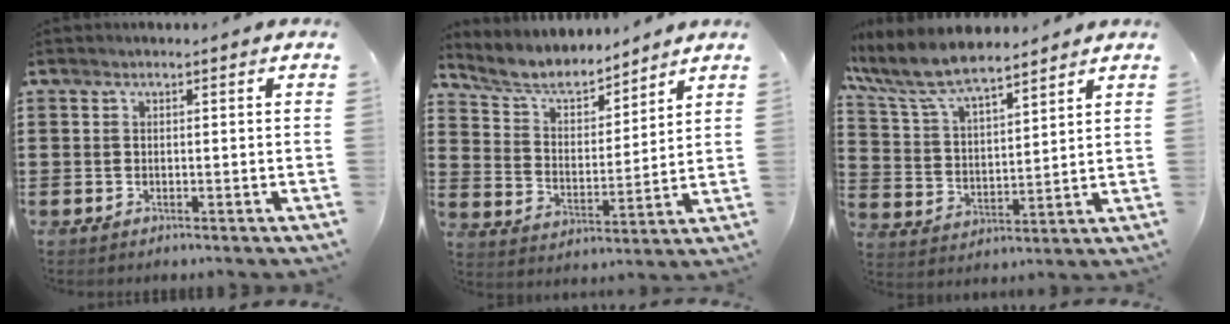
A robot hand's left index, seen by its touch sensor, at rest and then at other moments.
{"total": 6.7, "force": [6.0, 2.0, 2.3], "torque": [-0.074, -0.030, 0.103]}
{"total": 8.5, "force": [7.5, 2.0, 3.4], "torque": [-0.099, -0.029, 0.133]}